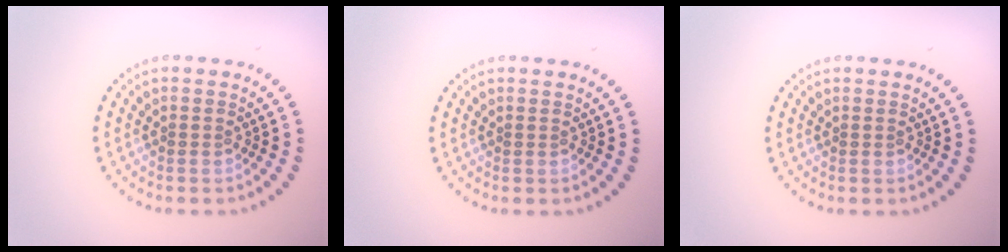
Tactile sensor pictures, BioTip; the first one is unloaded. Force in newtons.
{"total": 0.0}
{"total": 0.0}